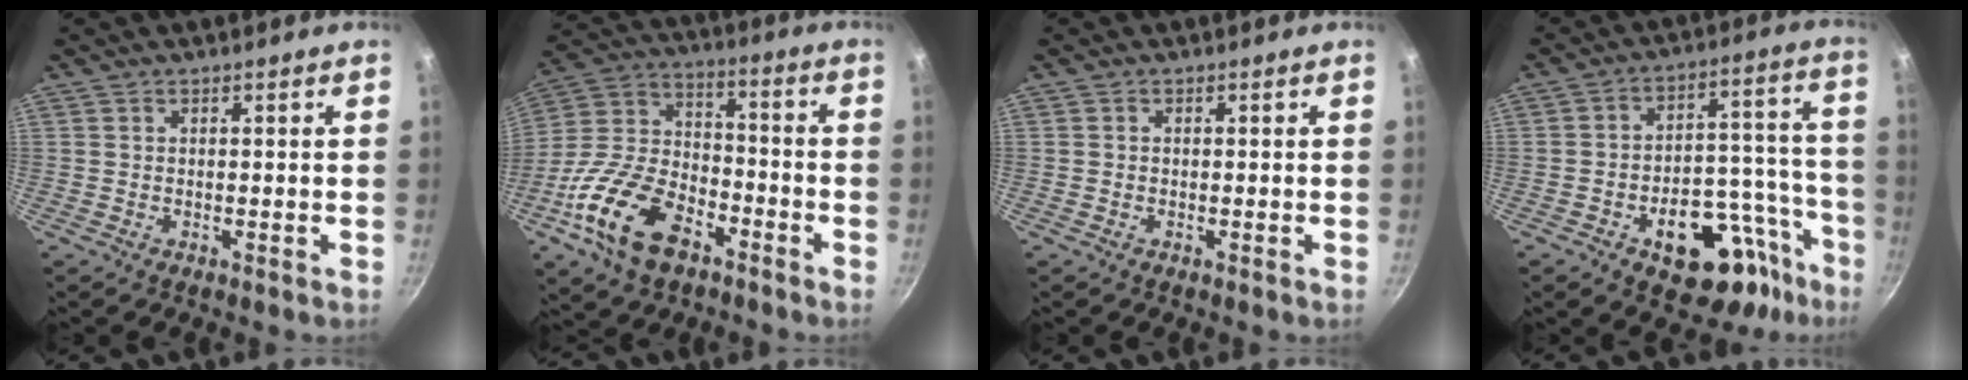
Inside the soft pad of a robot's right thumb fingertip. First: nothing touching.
{"total": 19.3, "force": [-9.7, 11.2, 12.3], "torque": [-0.218, 0.058, -0.191]}
{"total": 0.0}
{"total": 22.2, "force": [-11.3, 12.5, 14.5], "torque": [-0.120, 0.073, -0.154]}